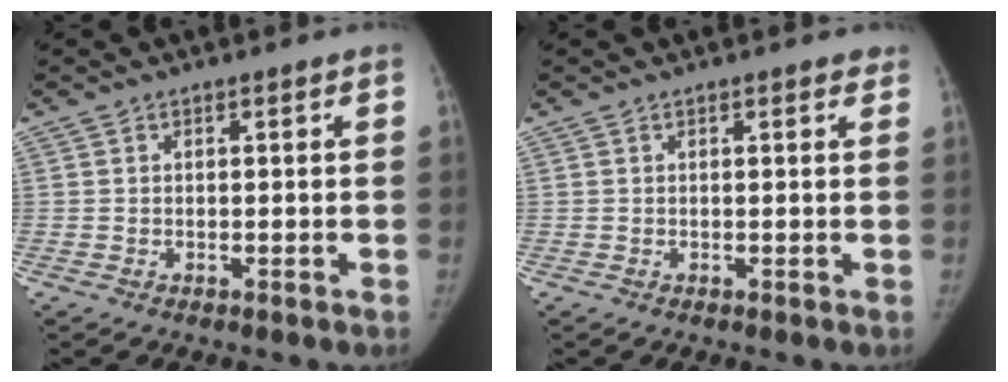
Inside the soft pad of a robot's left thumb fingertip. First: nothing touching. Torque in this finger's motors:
{"motor_torque": [1.93, 1.89, 0.16, 0.03, 0.04]}